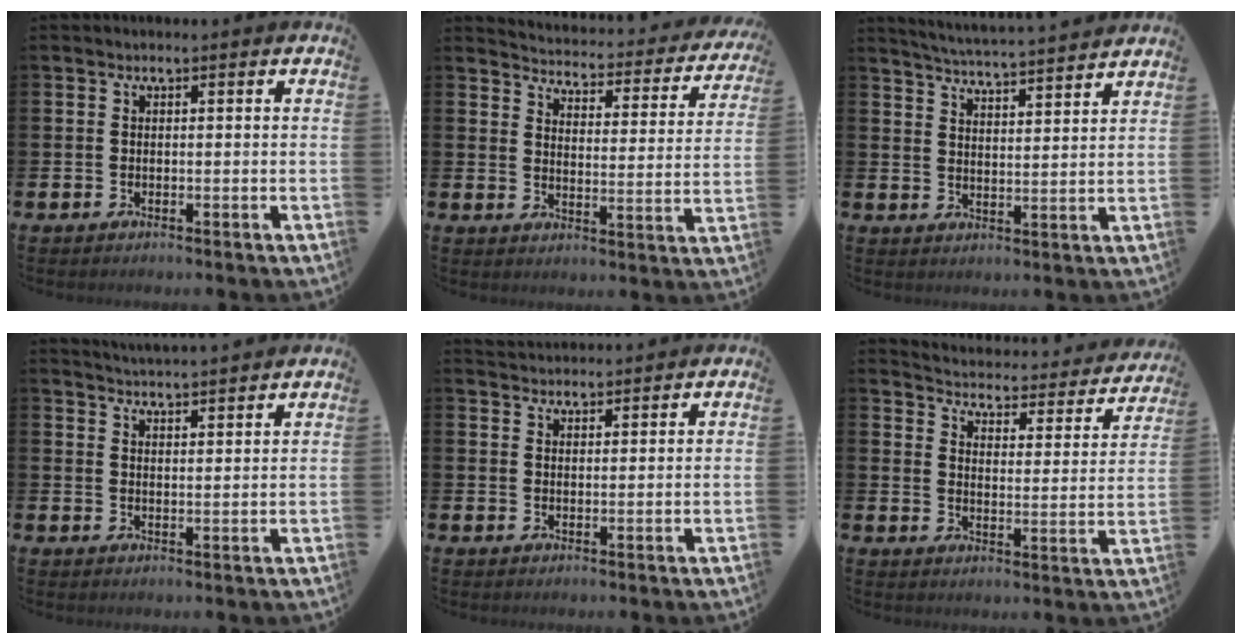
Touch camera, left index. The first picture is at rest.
{"total": 3.8, "force": [3.7, 0.7, 0.6], "torque": [-0.029, -0.041, 0.054]}
{"total": 5.0, "force": [5.0, -0.5, 0.6], "torque": [-0.031, -0.038, 0.086]}
{"total": 4.2, "force": [4.2, -0.4, -0.2], "torque": [-0.002, -0.026, 0.075]}
{"total": 2.7, "force": [2.7, 0.4, -0.1], "torque": [0.000, -0.011, 0.050]}
{"total": 4.0, "force": [3.8, 0.8, 0.6], "torque": [-0.030, -0.040, 0.057]}